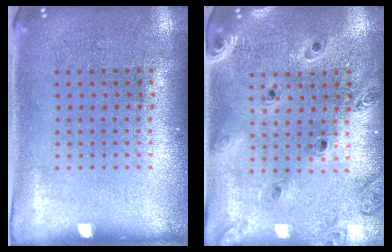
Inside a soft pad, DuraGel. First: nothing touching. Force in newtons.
{"total": 1.3, "press": 1.3, "slide": 0.2}